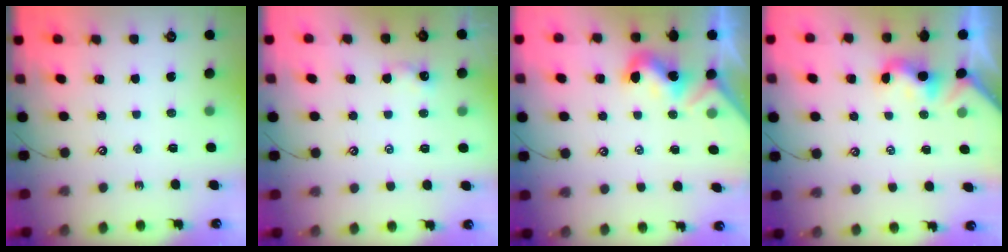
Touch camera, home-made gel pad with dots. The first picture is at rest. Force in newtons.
{"total": 1.4, "press": 1.3, "slide": 0.3}
{"total": 1.9, "press": 1.9, "slide": 0.3}
{"total": 1.9, "press": 1.9, "slide": 0.5}